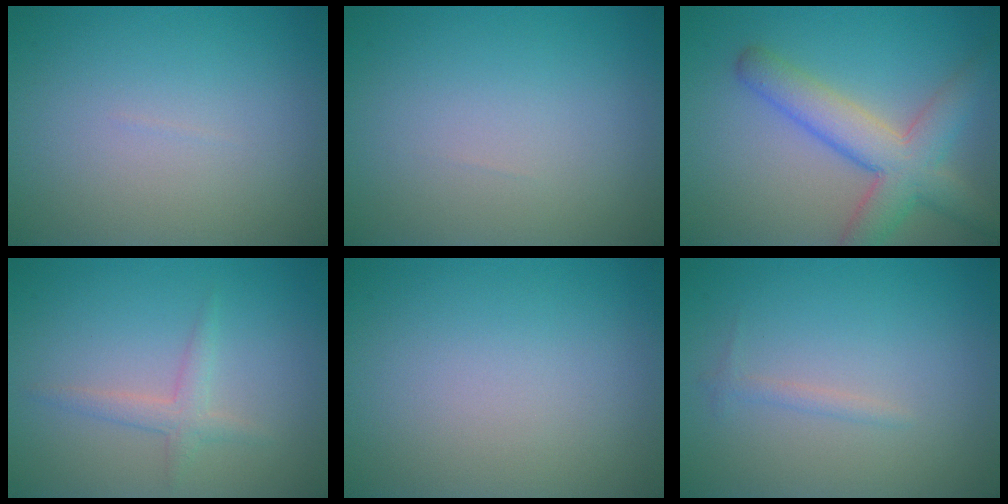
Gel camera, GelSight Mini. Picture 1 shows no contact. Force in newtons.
{"total": 0.0}
{"total": 6.1, "press": 6.1, "slide": 0.3}
{"total": 2.3, "press": 2.3, "slide": 0.1}
{"total": 0.0}
{"total": 0.8, "press": 0.8, "slide": 0.0}